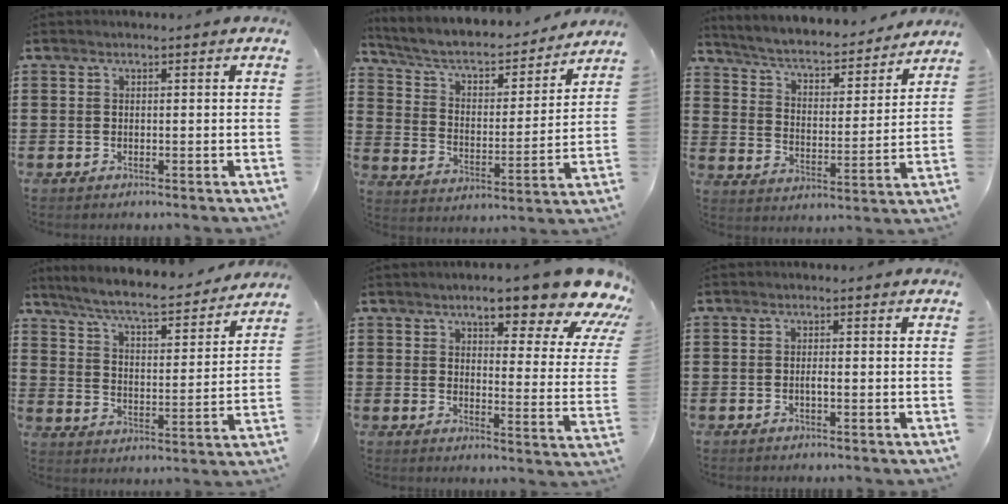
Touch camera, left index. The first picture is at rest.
{"total": 5.5, "force": [4.5, 1.8, 2.6], "torque": [-0.073, -0.031, 0.068]}
{"total": 4.7, "force": [4.3, 0.6, 1.8], "torque": [-0.056, -0.036, 0.065]}
{"total": 6.8, "force": [6.2, 0.1, 2.8], "torque": [-0.078, -0.043, 0.102]}
{"total": 9.9, "force": [7.7, 2.0, 5.8], "torque": [-0.091, -0.049, 0.124]}
{"total": 1.0, "force": [-0.3, 0.2, 1.0], "torque": [-0.019, -0.002, -0.004]}